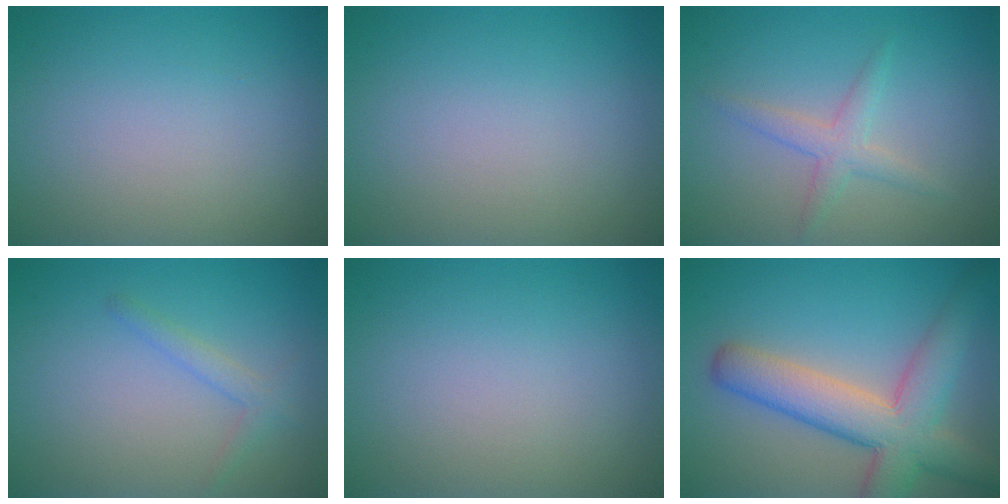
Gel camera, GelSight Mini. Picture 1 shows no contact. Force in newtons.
{"total": 0.0}
{"total": 2.2, "press": 2.2, "slide": 0.0}
{"total": 1.5, "press": 1.5, "slide": 0.1}
{"total": 0.0}
{"total": 7.8, "press": 7.8, "slide": 0.4}